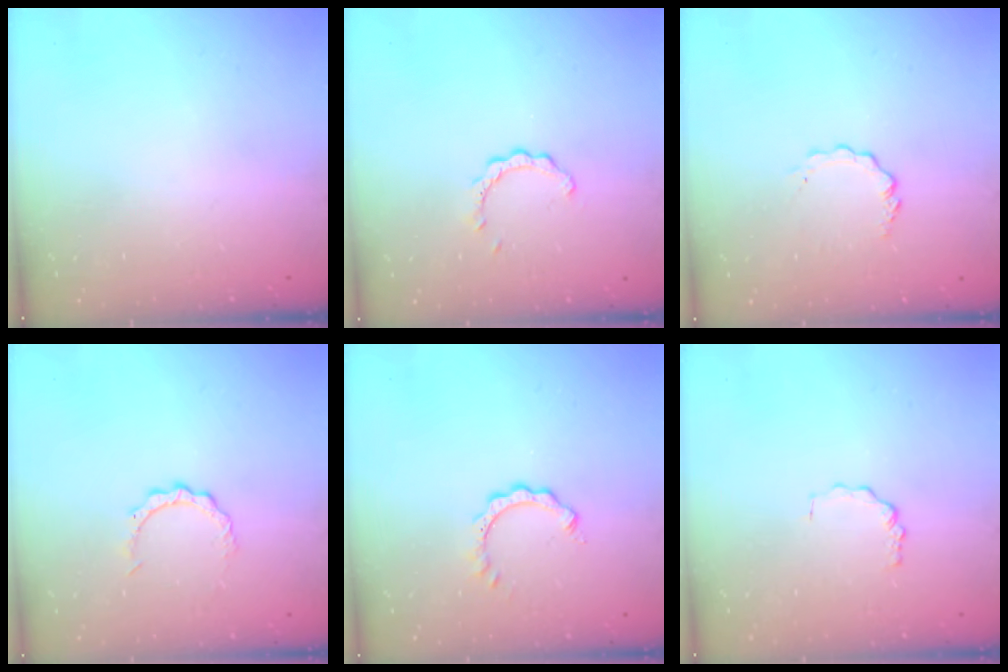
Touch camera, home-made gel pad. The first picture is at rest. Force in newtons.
{"total": 2.2, "press": 2.2, "slide": 0.2}
{"total": 3.3, "press": 3.3, "slide": 0.3}
{"total": 3.0, "press": 3.0, "slide": 0.2}
{"total": 3.9, "press": 3.9, "slide": 0.1}
{"total": 1.8, "press": 1.8, "slide": 0.3}